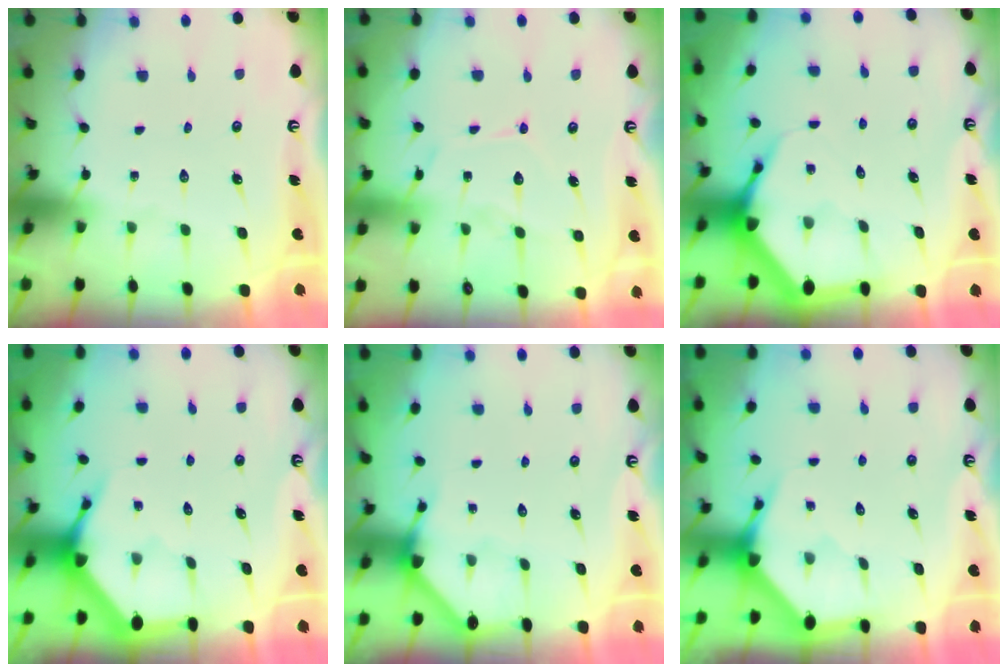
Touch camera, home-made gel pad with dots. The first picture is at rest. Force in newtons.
{"total": 9.5, "press": 9.5, "slide": 0.6}
{"total": 6.2, "press": 6.2, "slide": 0.7}
{"total": 3.9, "press": 3.8, "slide": 0.4}
{"total": 2.7, "press": 2.7, "slide": 0.1}
{"total": 3.5, "press": 3.5, "slide": 0.3}